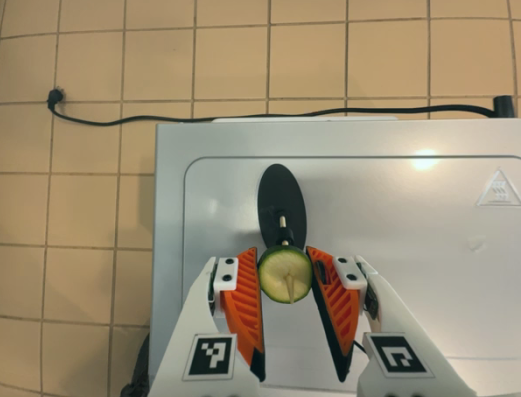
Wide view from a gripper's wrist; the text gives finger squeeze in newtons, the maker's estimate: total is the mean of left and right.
{"total": 7.0, "left": 6.3, "right": 7.7}